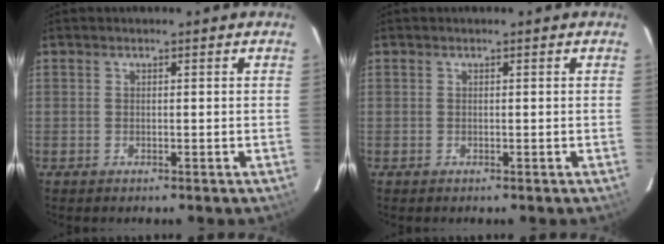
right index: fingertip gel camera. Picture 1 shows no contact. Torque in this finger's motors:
{"motor_torque": [0.05, 0.02, 0.04, -0.01]}